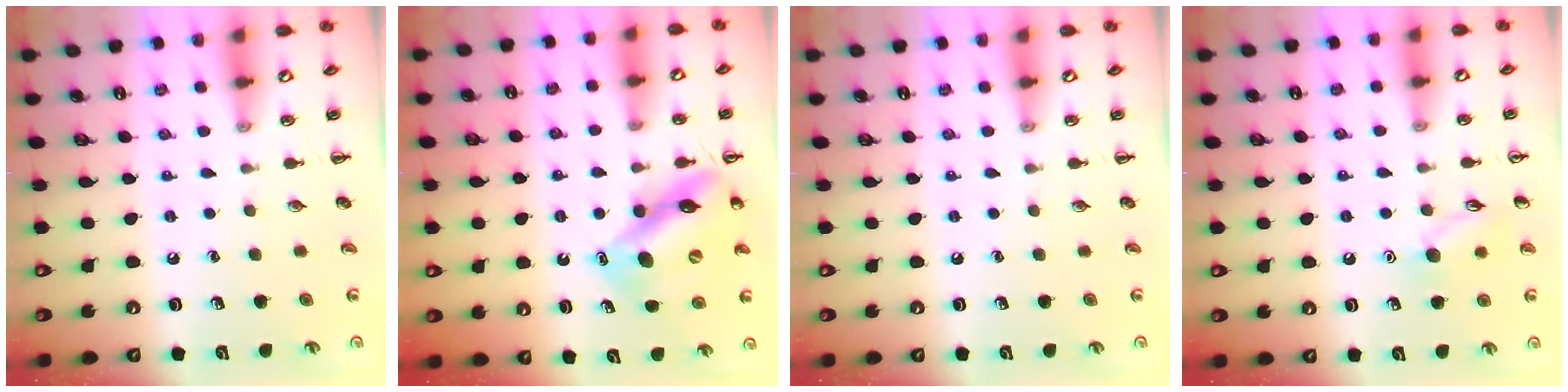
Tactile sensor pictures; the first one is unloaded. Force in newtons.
{"total": 12.4, "press": 12.0, "slide": 3.3}
{"total": 0.0}
{"total": 7.9, "press": 7.9, "slide": 1.1}